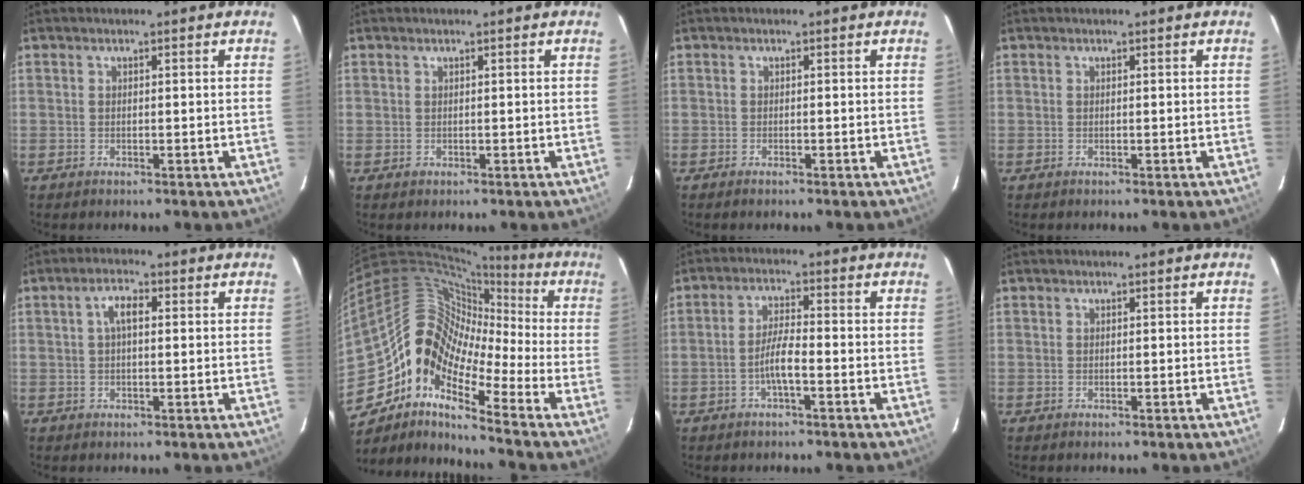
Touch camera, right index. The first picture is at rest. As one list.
[{"total": 0.8, "force": [0.0, 0.8, 0.0], "torque": [0.003, 0.003, 0.002]}, {"total": 0.6, "force": [-0.5, 0.1, 0.2], "torque": [-0.005, -0.001, -0.011]}, {"total": 0.0}, {"total": 3.3, "force": [0.6, 1.4, 3.0], "torque": [-0.059, 0.013, 0.012]}, {"total": 14.4, "force": [-6.3, 8.4, 9.9], "torque": [-0.170, 0.010, -0.146]}, {"total": 4.4, "force": [-1.8, 0.5, 4.0], "torque": [-0.083, 0.006, -0.035]}, {"total": 0.0}]